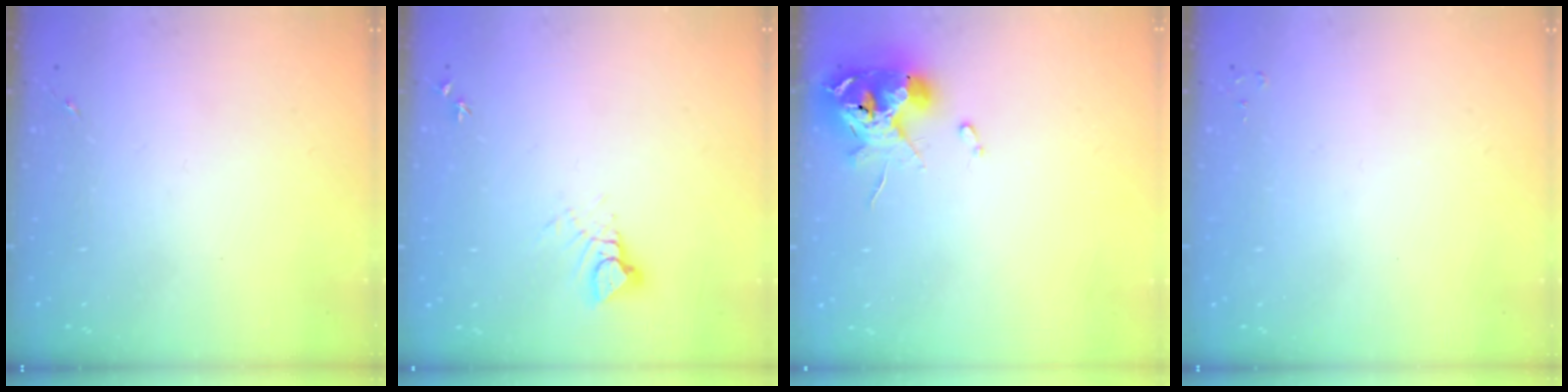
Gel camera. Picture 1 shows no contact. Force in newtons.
{"total": 4.0, "press": 3.9, "slide": 0.4}
{"total": 14.0, "press": 13.9, "slide": 1.7}
{"total": 2.0, "press": 2.0, "slide": 0.3}